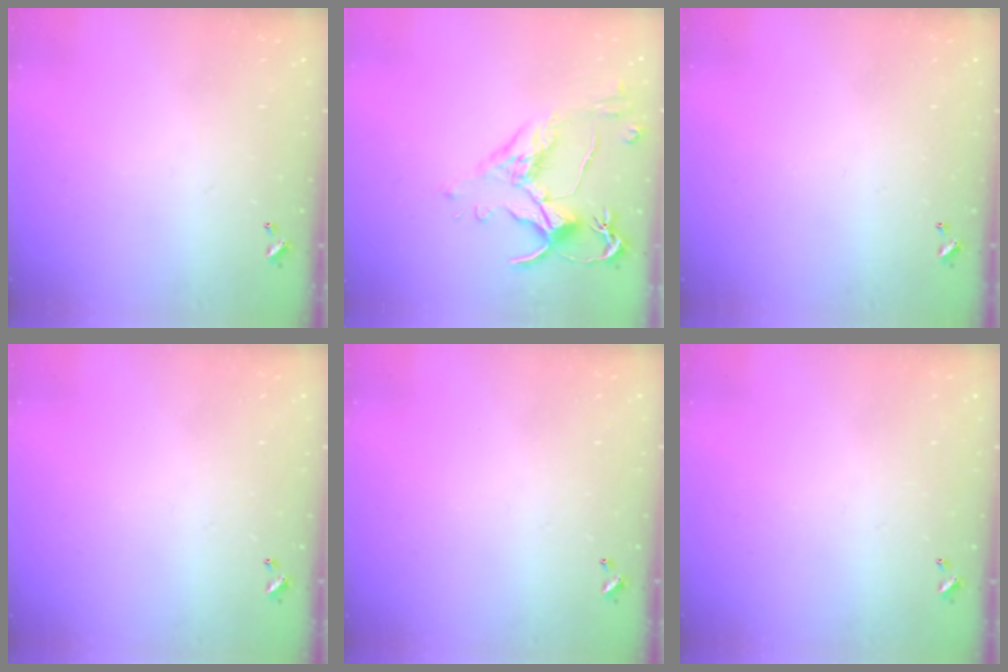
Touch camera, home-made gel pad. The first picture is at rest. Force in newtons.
{"total": 2.5, "press": 2.1, "slide": 1.4}
{"total": 0.0}
{"total": 0.0}
{"total": 0.0}
{"total": 0.0}